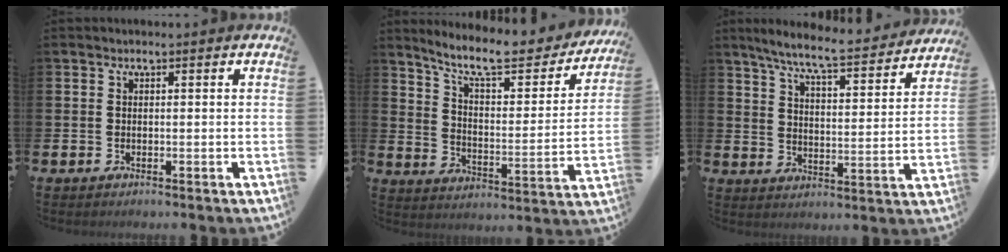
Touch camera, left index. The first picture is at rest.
{"total": 9.5, "force": [8.4, 2.0, 4.0], "torque": [-0.099, -0.059, 0.139]}
{"total": 7.7, "force": [7.0, 0.5, 3.3], "torque": [-0.084, -0.049, 0.116]}